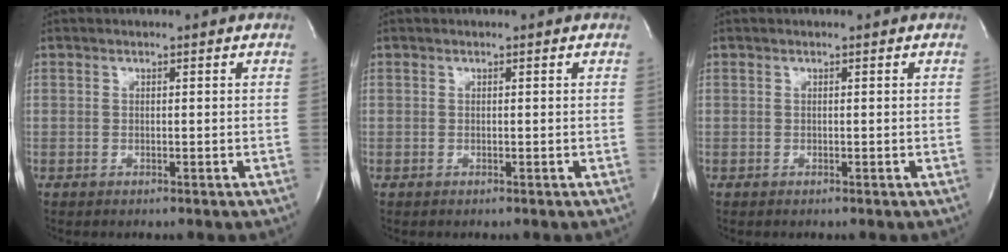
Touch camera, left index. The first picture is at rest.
{"total": 0.5, "force": [0.5, 0.0, 0.1], "torque": [-0.005, 0.000, 0.007]}
{"total": 0.0}